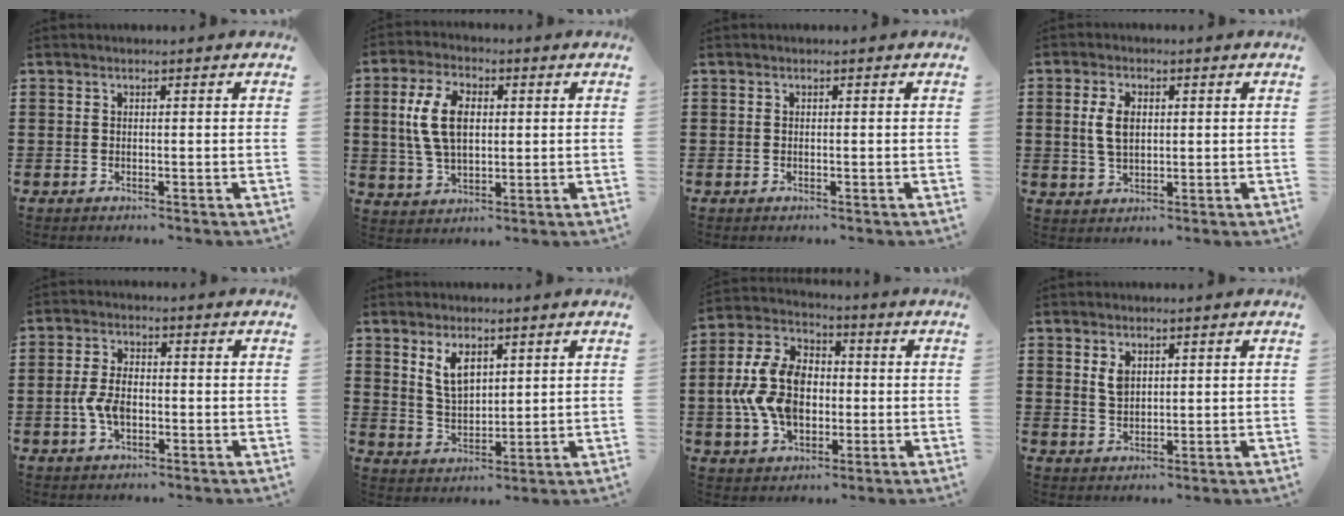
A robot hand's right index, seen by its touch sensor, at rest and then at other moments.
{"total": 8.9, "force": [1.3, 5.1, 7.2], "torque": [-0.173, 0.011, 0.015]}
{"total": 0.0}
{"total": 4.9, "force": [0.8, 2.8, 4.0], "torque": [-0.091, 0.009, 0.011]}
{"total": 4.8, "force": [-1.1, 2.7, 3.8], "torque": [-0.098, -0.007, -0.025]}
{"total": 5.6, "force": [2.8, 2.9, 3.9], "torque": [-0.079, 0.005, 0.049]}
{"total": 12.0, "force": [-0.9, 8.4, 8.5], "torque": [-0.208, 0.011, -0.018]}
{"total": 2.8, "force": [1.4, 1.6, 1.8], "torque": [-0.042, 0.003, 0.026]}